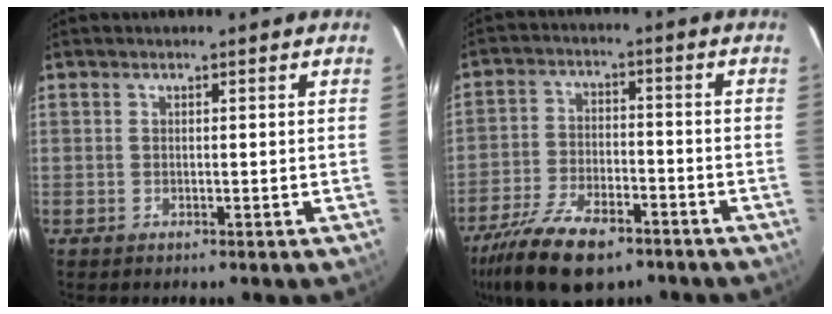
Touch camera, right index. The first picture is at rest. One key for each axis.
{"total": 15.6, "fx": -11.0, "fy": 6.6, "fz": 8.8, "tx": -0.201, "ty": -0.027, "tz": -0.195}